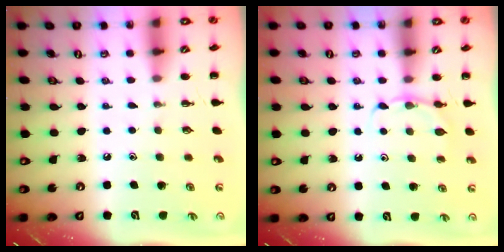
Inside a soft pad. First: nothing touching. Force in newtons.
{"total": 5.5, "press": 5.2, "slide": 1.5}